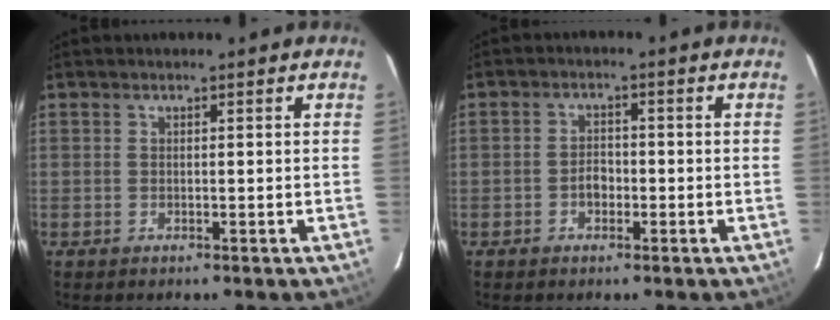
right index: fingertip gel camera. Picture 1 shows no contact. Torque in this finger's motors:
{"motor_torque": [0.96, 0.21, 0.24, 0.04]}